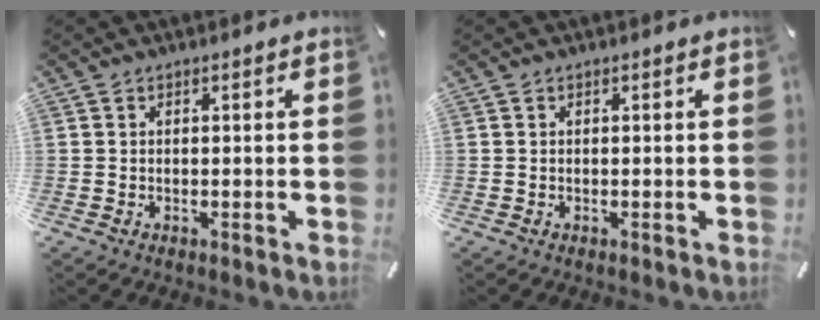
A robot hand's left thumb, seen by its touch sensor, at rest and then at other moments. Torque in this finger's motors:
{"motor_torque": [0.00, 0.00, -0.03, 0.07, 0.00]}